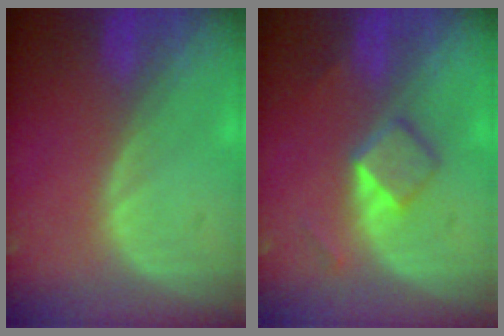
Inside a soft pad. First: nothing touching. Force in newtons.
{"total": 4.1, "press": 4.0, "slide": 0.9}